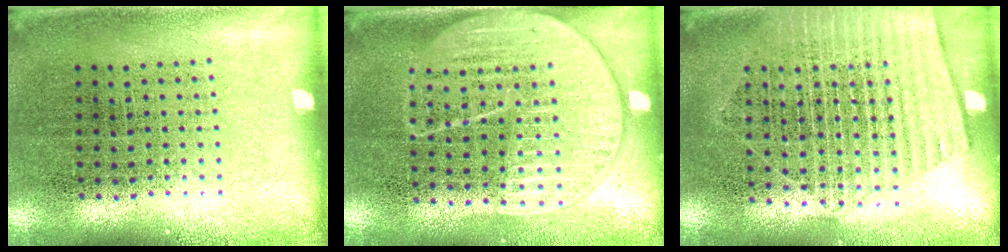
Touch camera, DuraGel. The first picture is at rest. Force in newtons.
{"total": 1.8, "press": 1.5, "slide": 0.9}
{"total": 1.6, "press": 1.5, "slide": 0.7}